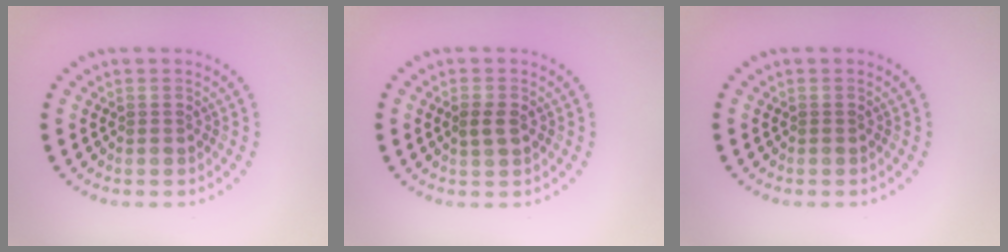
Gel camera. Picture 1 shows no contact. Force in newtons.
{"total": 1.5, "press": 1.5, "slide": 0.1}
{"total": 0.0}